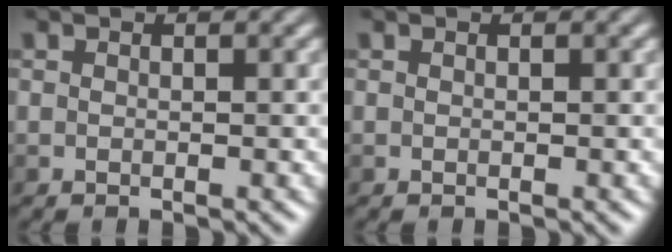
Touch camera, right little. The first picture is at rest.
{"total": 0.0}